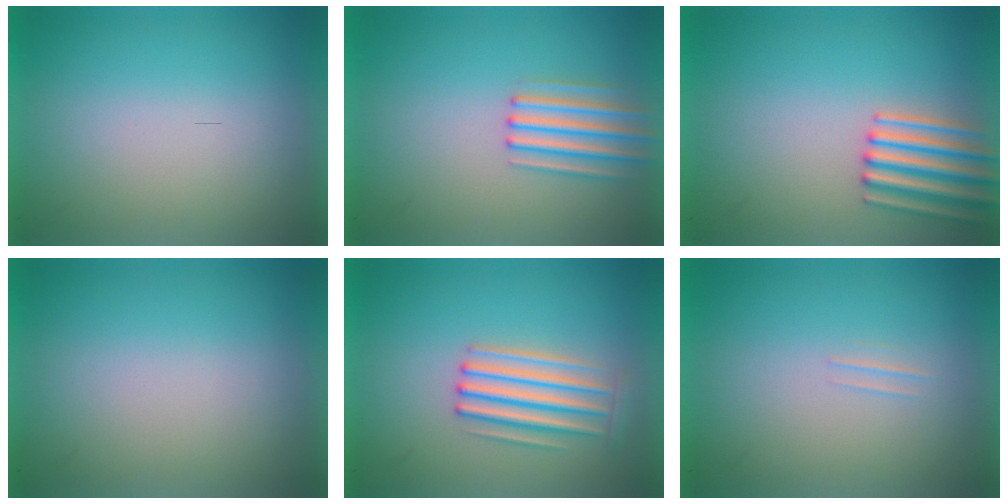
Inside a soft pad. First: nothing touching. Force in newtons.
{"total": 2.7}
{"total": 3.4}
{"total": 0.0}
{"total": 3.2}
{"total": 1.1}